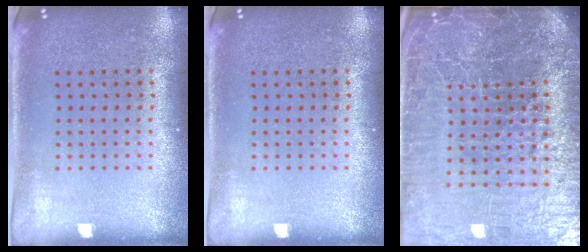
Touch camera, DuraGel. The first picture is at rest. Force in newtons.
{"total": 0.0}
{"total": 7.6, "press": 6.5, "slide": 3.9}